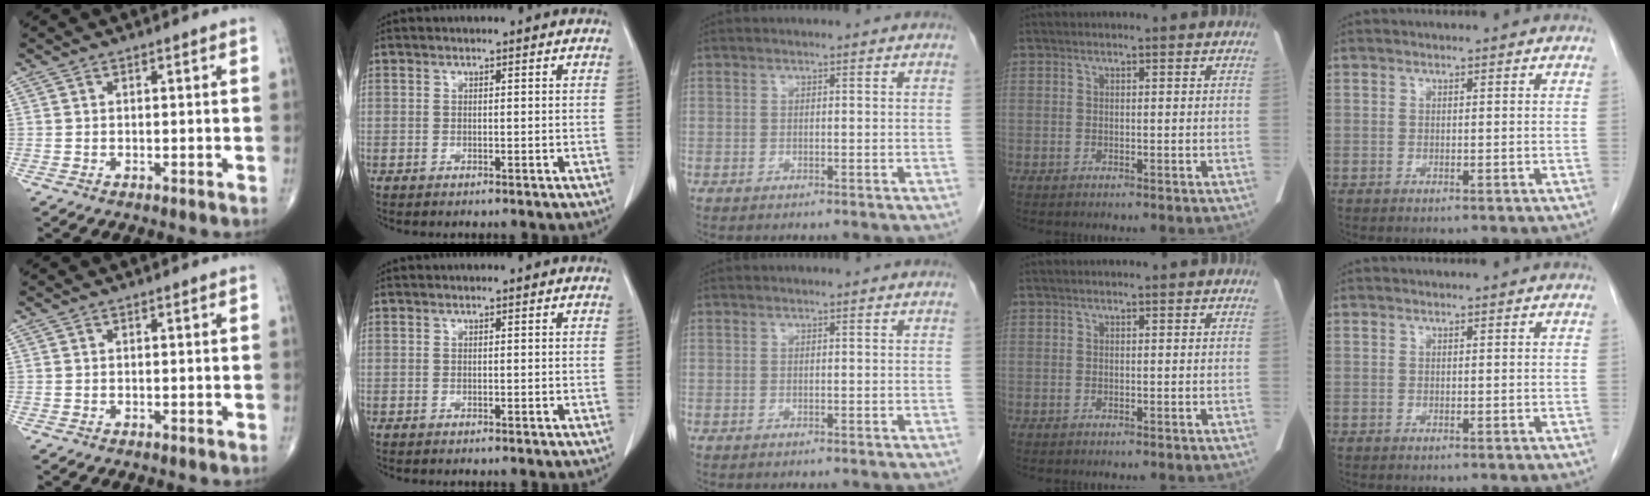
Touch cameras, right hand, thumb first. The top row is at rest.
{}